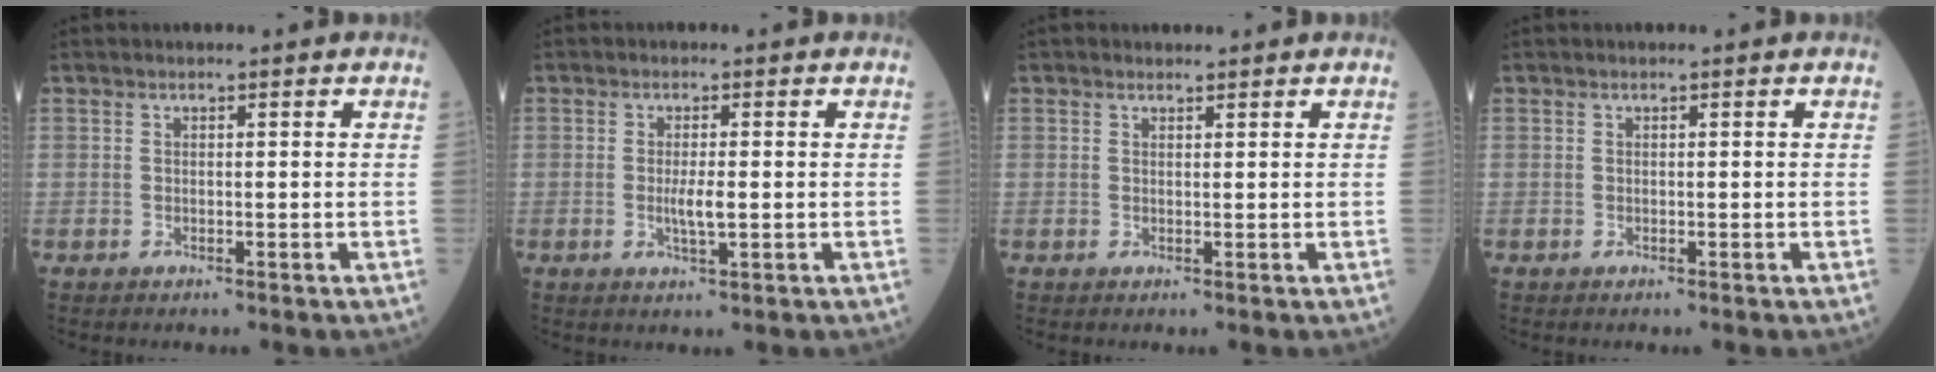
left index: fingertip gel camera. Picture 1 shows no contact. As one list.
[{"total": 2.6, "force": [-0.2, 0.3, 2.6], "torque": [-0.054, -0.005, -0.002]}, {"total": 0.8, "force": [0.8, 0.3, 0.0], "torque": [-0.009, -0.001, 0.012]}, {"total": 0.0}]